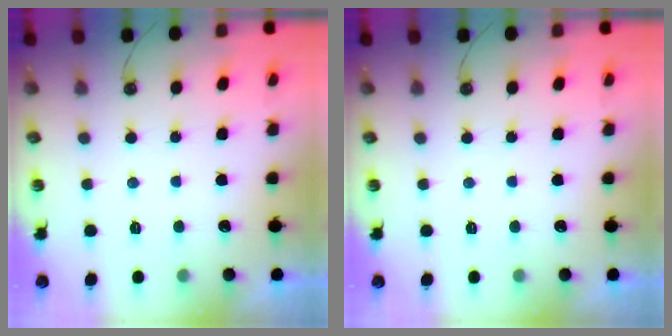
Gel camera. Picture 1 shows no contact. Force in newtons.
{"total": 0.0}